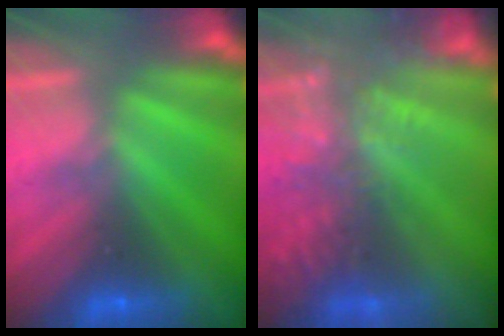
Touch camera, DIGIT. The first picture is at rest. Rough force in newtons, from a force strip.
{"total": 7.8}